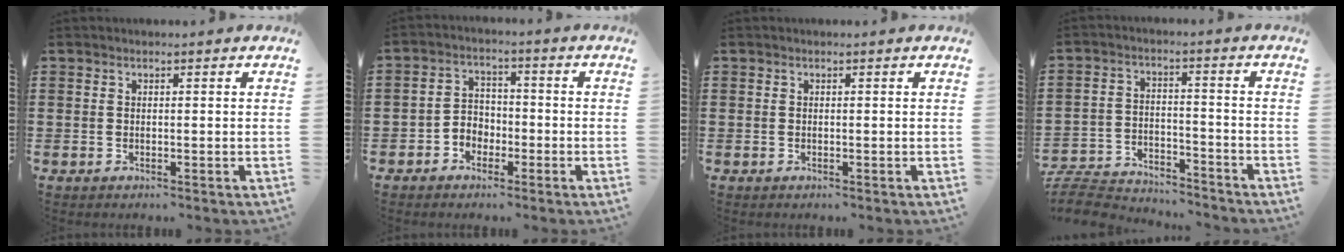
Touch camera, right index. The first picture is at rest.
{"total": 3.4, "force": [-2.1, 2.5, 0.7], "torque": [-0.023, 0.009, -0.047]}
{"total": 0.0}
{"total": 7.0, "force": [-6.8, 1.1, 1.3], "torque": [-0.039, 0.008, -0.138]}